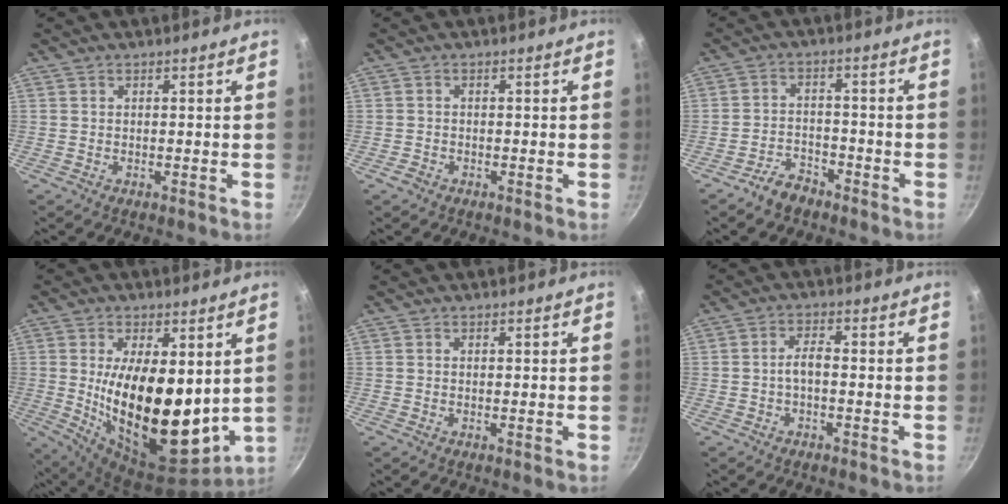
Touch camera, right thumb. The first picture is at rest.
{"total": 1.5, "force": [-1.0, 1.0, 0.5], "torque": [-0.011, 0.009, -0.019]}
{"total": 5.0, "force": [-3.9, 2.7, 1.6], "torque": [-0.022, 0.040, -0.070]}
{"total": 22.2, "force": [2.0, 11.0, 19.2], "torque": [-0.297, -0.045, 0.047]}
{"total": 0.0}
{"total": 3.0, "force": [-1.0, 1.3, 2.6], "torque": [-0.050, 0.020, -0.022]}